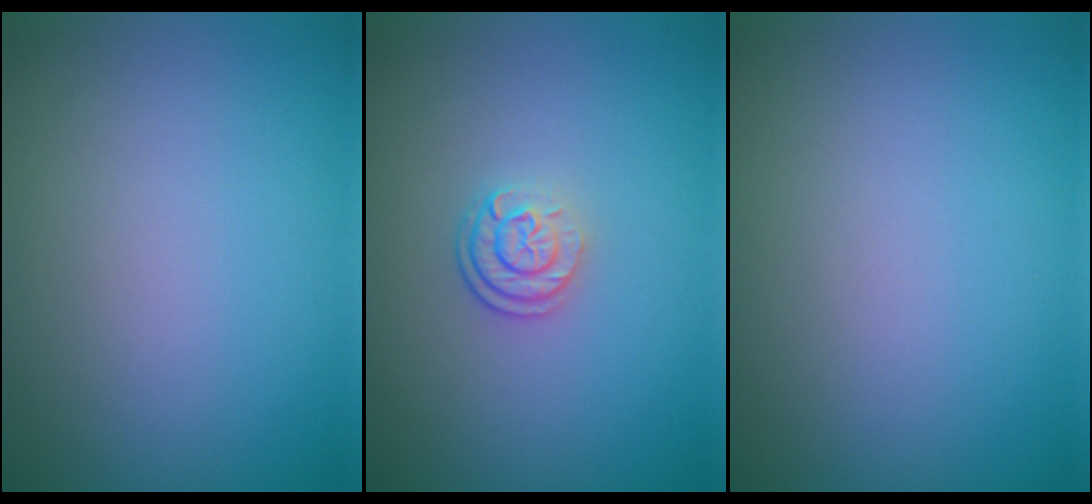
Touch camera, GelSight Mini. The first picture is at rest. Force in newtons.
{"total": 2.6, "press": 1.9, "slide": 1.8}
{"total": 0.0}